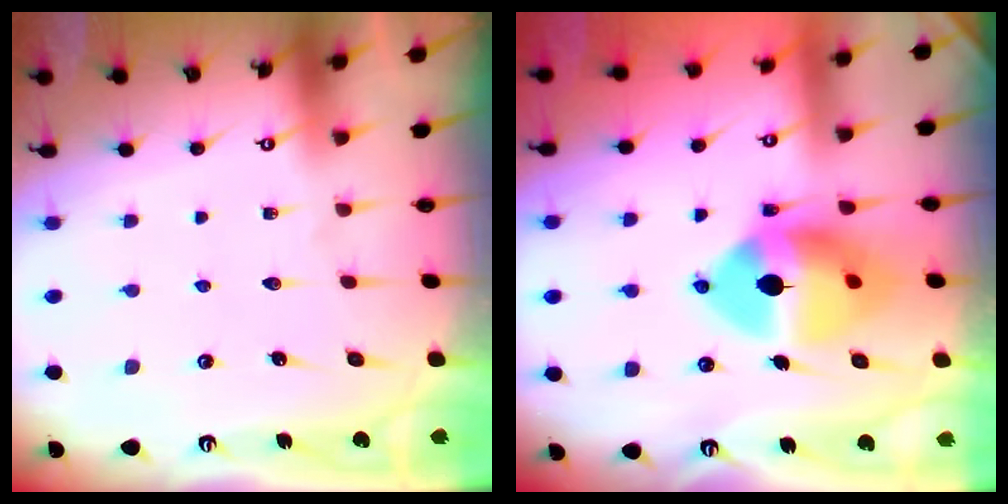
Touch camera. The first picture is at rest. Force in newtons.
{"total": 14.2, "press": 14.0, "slide": 2.0}